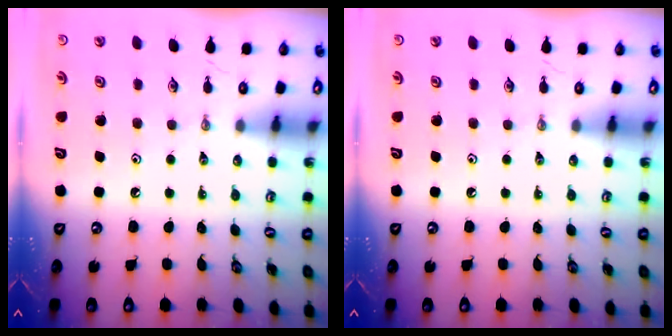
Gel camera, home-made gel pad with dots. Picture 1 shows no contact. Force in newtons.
{"total": 0.0}